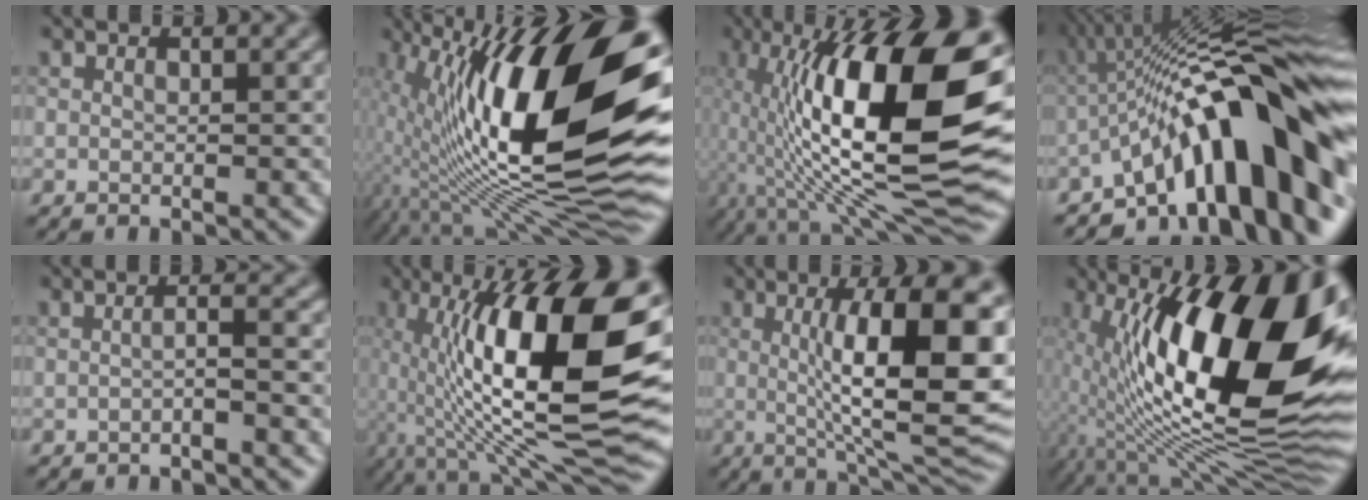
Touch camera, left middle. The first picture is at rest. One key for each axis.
{"total": 19.3, "fx": 1.9, "fy": 7.0, "fz": 17.9, "tx": -0.291, "ty": 0.013, "tz": 0.023}
{"total": 17.8, "fx": -0.2, "fy": 6.0, "fz": 16.7, "tx": -0.265, "ty": 0.027, "tz": -0.012}
{"total": 16.4, "fx": -5.2, "fy": 4.8, "fz": 14.8, "tx": -0.177, "ty": 0.042, "tz": -0.094}
{"total": 1.3, "fx": -0.7, "fy": 0.0, "fz": 1.1, "tx": -0.016, "ty": 0.008, "tz": -0.016}
{"total": 17.0, "fx": 1.2, "fy": 5.3, "fz": 16.1, "tx": -0.249, "ty": 0.012, "tz": 0.018}
{"total": 13.2, "fx": 1.2, "fy": 3.3, "fz": 12.7, "tx": -0.170, "ty": 0.001, "tz": 0.020}
{"total": 18.9, "fx": 2.3, "fy": 7.4, "fz": 17.3, "tx": -0.270, "ty": 0.011, "tz": 0.032}